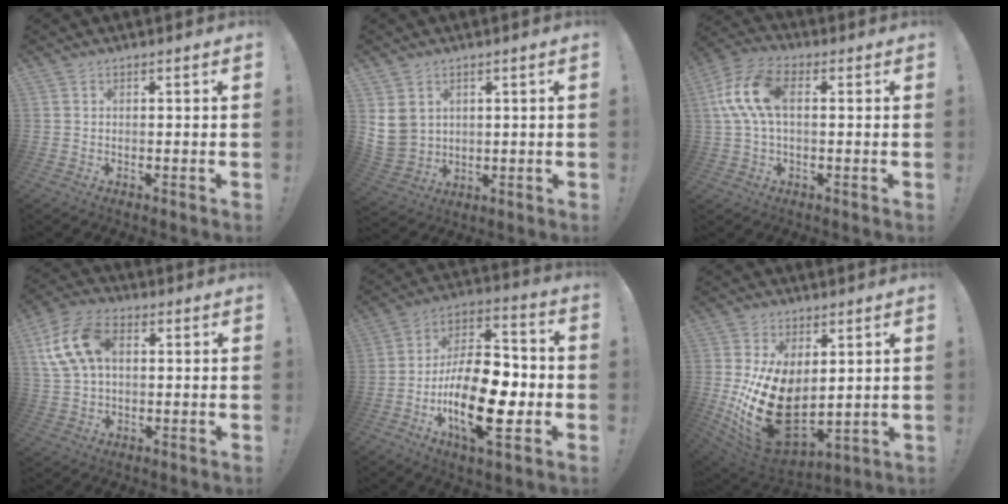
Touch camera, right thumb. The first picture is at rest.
{"total": 7.9, "force": [3.4, 6.4, 3.2], "torque": [-0.065, -0.018, 0.072]}
{"total": 12.6, "force": [1.6, 6.9, 10.4], "torque": [-0.212, 0.006, 0.032]}
{"total": 14.7, "force": [3.5, 9.6, 10.5], "torque": [-0.207, 0.004, 0.070]}
{"total": 23.4, "force": [-7.3, 10.4, 19.7], "torque": [-0.354, 0.040, -0.109]}
{"total": 20.9, "force": [0.1, 13.5, 16.0], "torque": [-0.301, -0.018, 0.023]}